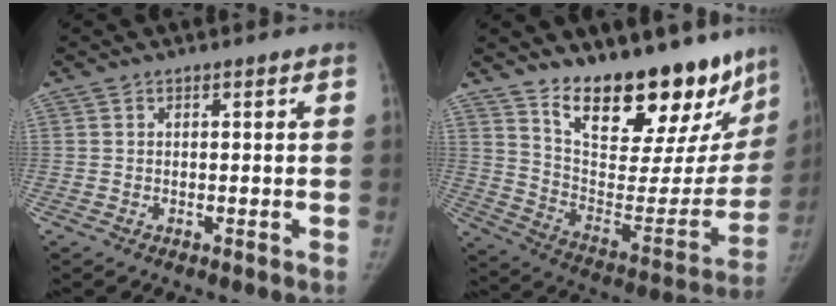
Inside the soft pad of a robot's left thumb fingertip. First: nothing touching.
{"total": 27.7, "force": [20.8, 11.1, 14.5], "torque": [-0.172, -0.114, 0.310]}